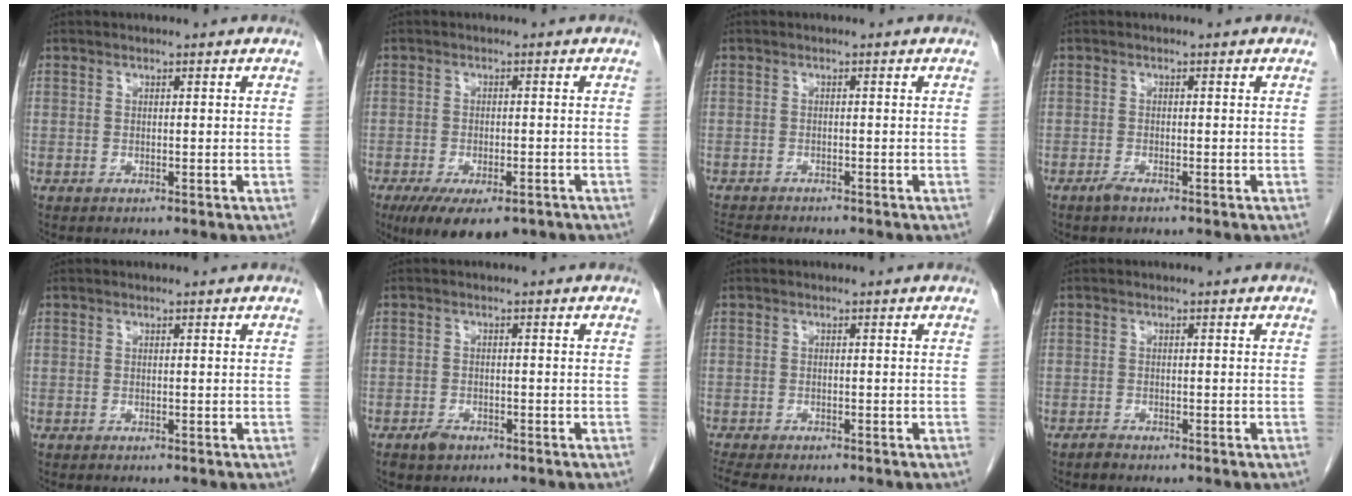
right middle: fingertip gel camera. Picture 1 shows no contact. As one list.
[{"total": 10.4, "force": [-7.1, 4.0, 6.5], "torque": [-0.105, -0.014, -0.105]}, {"total": 5.1, "force": [-4.8, 0.4, 1.7], "torque": [-0.028, -0.014, -0.076]}, {"total": 1.1, "force": [-0.9, 0.1, 0.6], "torque": [-0.018, -0.002, -0.017]}, {"total": 0.0}, {"total": 2.1, "force": [-1.5, 1.2, 0.9], "torque": [-0.019, 0.001, -0.019]}, {"total": 5.4, "force": [-4.6, 1.1, 2.6], "torque": [-0.046, -0.012, -0.071]}, {"total": 0.8, "force": [-0.7, 0.2, 0.2], "torque": [-0.005, 0.000, -0.014]}]